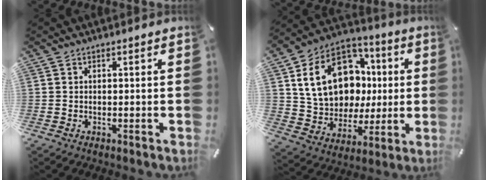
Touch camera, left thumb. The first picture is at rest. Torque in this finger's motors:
{"motor_torque": [2.51, 2.50, 1.71, -1.06, 0.34]}